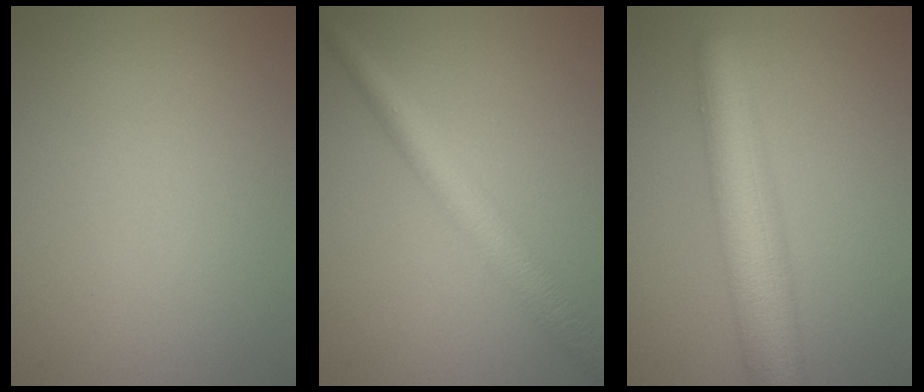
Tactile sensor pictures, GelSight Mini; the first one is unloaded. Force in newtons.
{"total": 4.3, "press": 4.3, "slide": 0.0}
{"total": 8.0, "press": 8.0, "slide": 0.2}